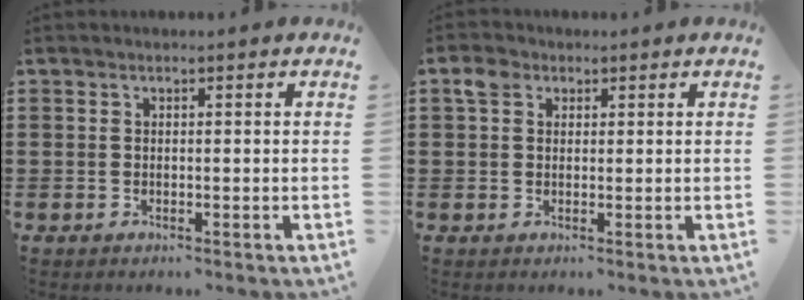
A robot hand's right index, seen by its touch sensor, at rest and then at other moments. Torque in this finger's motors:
{"motor_torque": [0.24, -0.01, 0.04, 0.03]}